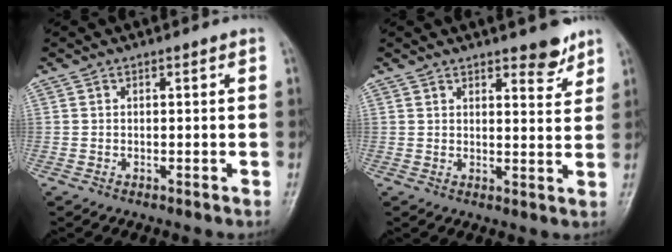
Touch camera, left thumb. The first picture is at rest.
{"total": 4.7, "force": [3.6, 1.5, 2.5], "torque": [-0.016, -0.027, 0.048]}